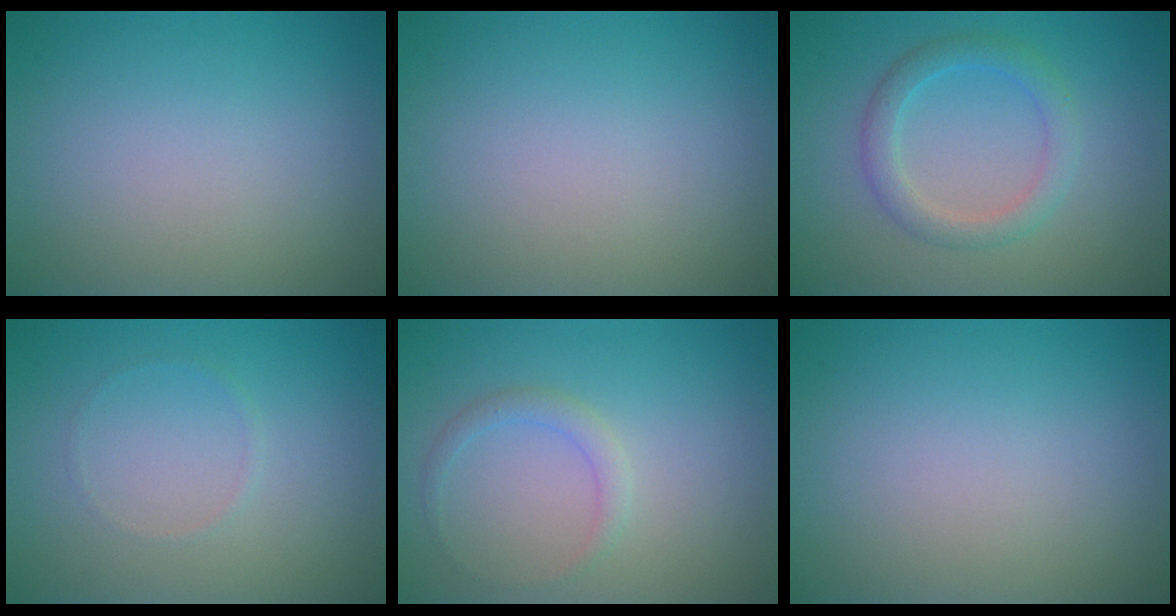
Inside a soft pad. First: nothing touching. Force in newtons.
{"total": 0.0}
{"total": 2.7, "press": 2.7, "slide": 0.1}
{"total": 0.5, "press": 0.5, "slide": 0.1}
{"total": 1.4, "press": 1.4, "slide": 0.1}
{"total": 0.0}